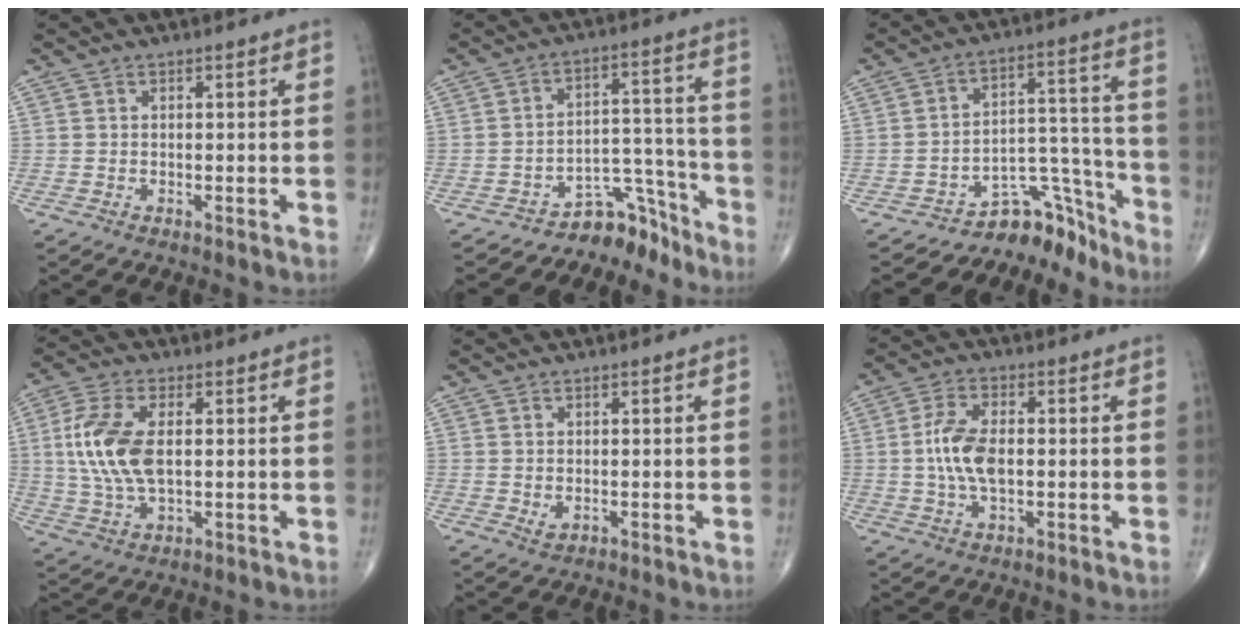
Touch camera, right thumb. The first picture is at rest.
{"total": 8.0, "force": [-7.1, 3.6, 0.2], "torque": [0.035, 0.122, -0.115]}
{"total": 9.8, "force": [-8.9, 4.2, 0.3], "torque": [0.039, 0.143, -0.145]}
{"total": 11.8, "force": [1.2, 6.1, 10.1], "torque": [-0.224, 0.000, 0.025]}
{"total": 1.2, "force": [0.0, 0.7, 0.9], "torque": [-0.017, -0.001, 0.005]}
{"total": 8.3, "force": [-0.1, 4.2, 7.2], "torque": [-0.149, 0.004, -0.006]}